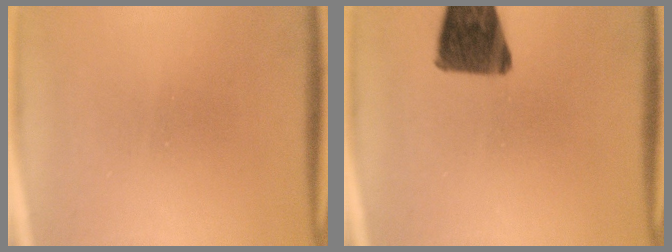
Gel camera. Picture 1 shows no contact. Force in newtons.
{"total": 11.8}